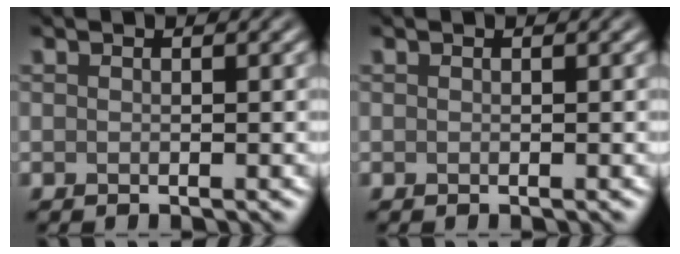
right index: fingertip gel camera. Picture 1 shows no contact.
{"total": 0.0}